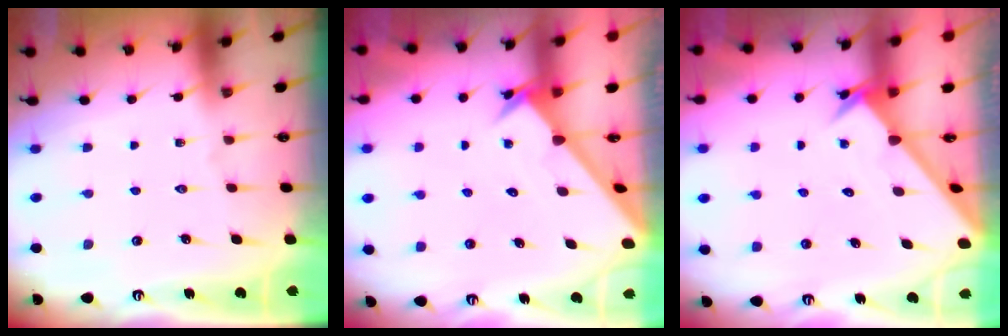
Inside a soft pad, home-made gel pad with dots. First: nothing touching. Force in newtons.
{"total": 2.6, "press": 2.6, "slide": 0.2}
{"total": 2.6, "press": 2.6, "slide": 0.2}